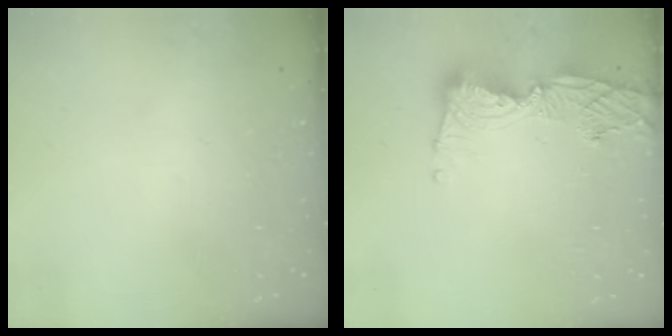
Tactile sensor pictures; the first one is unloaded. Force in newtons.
{"total": 12.9, "press": 12.8, "slide": 1.6}